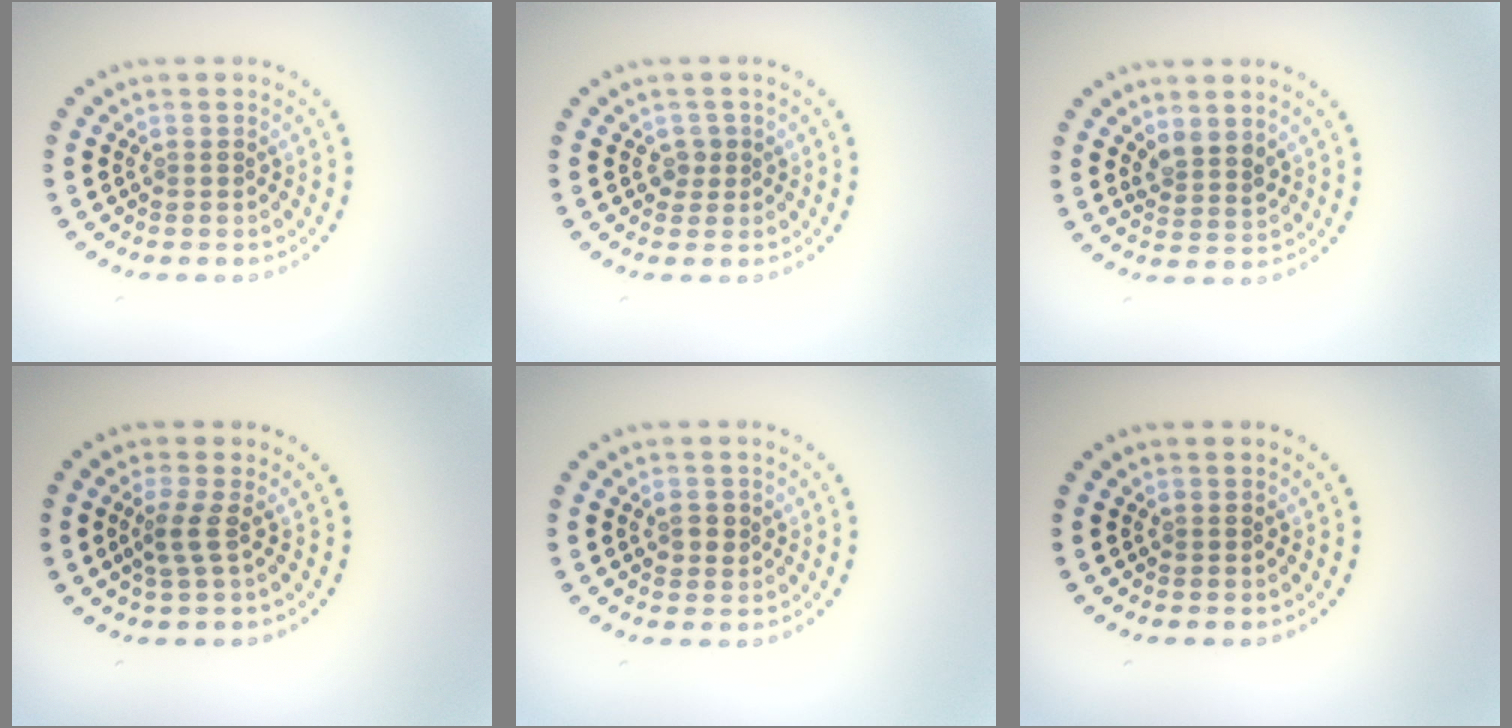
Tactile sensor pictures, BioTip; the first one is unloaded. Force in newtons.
{"total": 1.1, "press": 0.9, "slide": 0.7}
{"total": 2.1, "press": 1.6, "slide": 1.3}
{"total": 1.9, "press": 1.2, "slide": 1.5}
{"total": 1.2, "press": 1.2, "slide": 0.2}
{"total": 0.0}